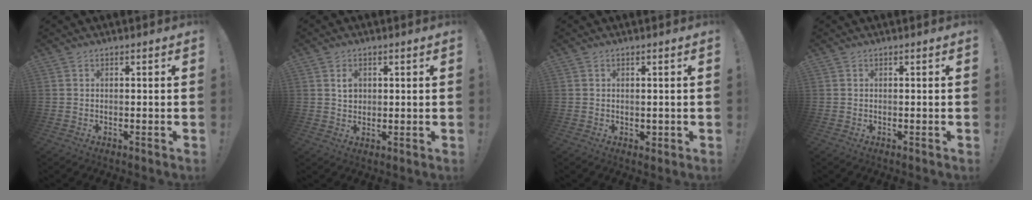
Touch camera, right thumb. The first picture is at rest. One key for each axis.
{"total": 3.8, "fx": 1.2, "fy": 3.0, "fz": 1.9, "tx": -0.020, "ty": -0.003, "tz": 0.019}
{"total": 1.3, "fx": 0.2, "fy": 1.1, "fz": 0.7, "tx": -0.007, "ty": 0.000, "tz": 0.004}
{"total": 0.0}